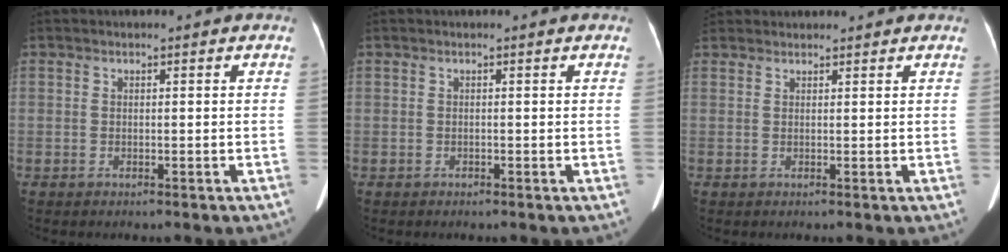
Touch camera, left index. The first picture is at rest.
{"total": 0.0}
{"total": 4.0, "force": [3.9, 1.0, 0.5], "torque": [-0.009, 0.029, 0.060]}